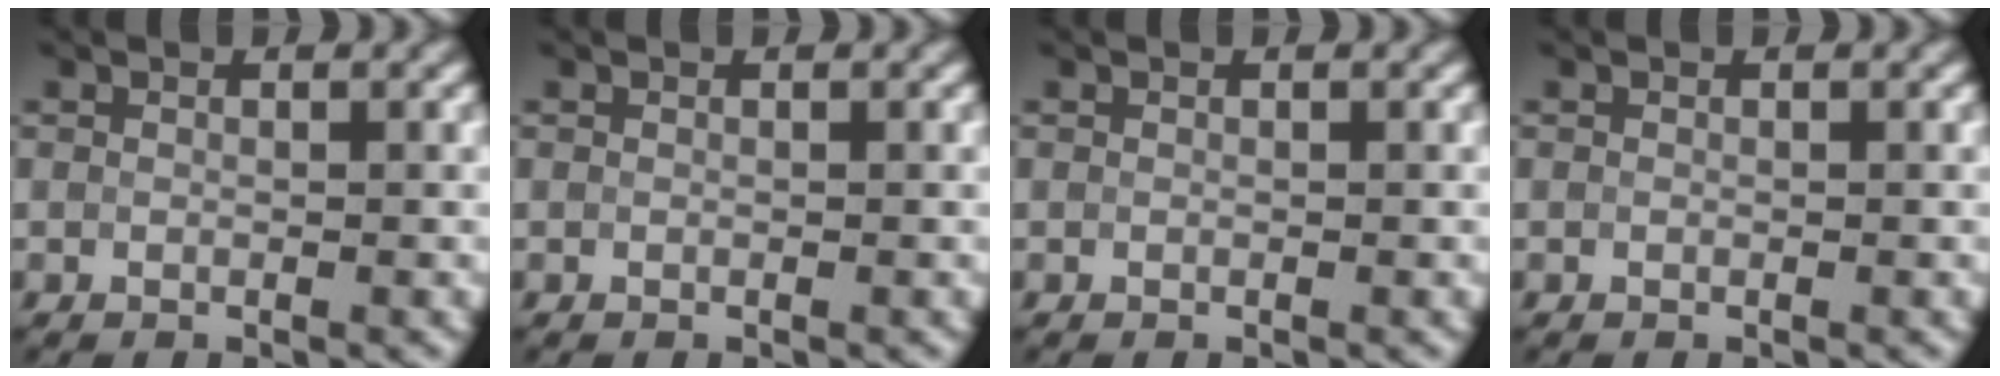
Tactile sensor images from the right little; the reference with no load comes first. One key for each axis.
{"total": 0.0}
{"total": 0.0}
{"total": 0.0}